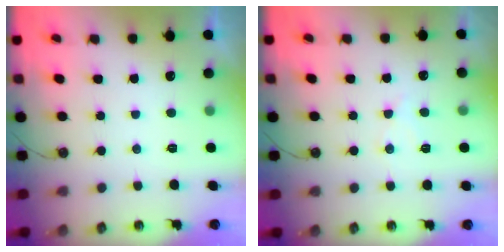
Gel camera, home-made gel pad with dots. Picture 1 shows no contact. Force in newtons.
{"total": 6.6, "press": 6.5, "slide": 0.8}